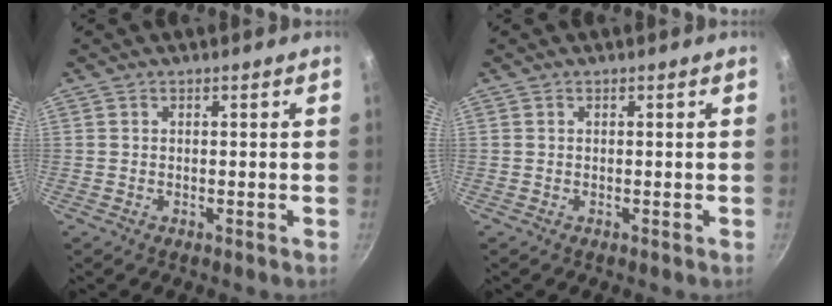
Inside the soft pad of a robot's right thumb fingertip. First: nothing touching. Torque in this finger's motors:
{"motor_torque": [0.05, 0.05, 0.00, 0.00, 0.00]}